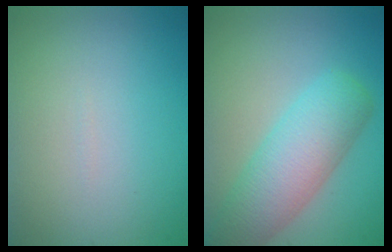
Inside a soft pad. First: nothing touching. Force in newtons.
{"total": 6.2, "press": 6.2, "slide": 0.2}